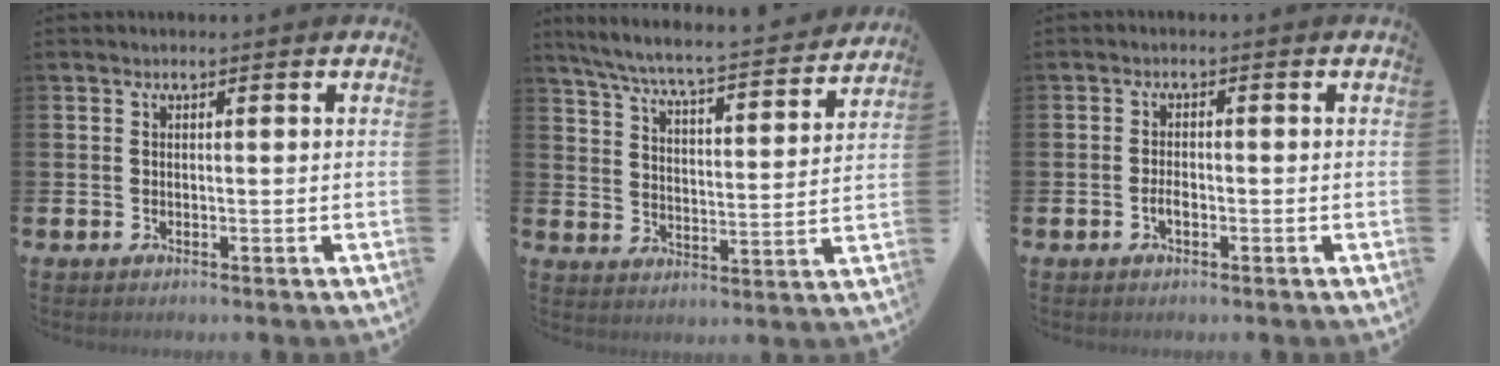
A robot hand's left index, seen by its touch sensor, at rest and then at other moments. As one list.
[{"total": 6.7, "force": [6.2, 0.3, 2.6], "torque": [-0.079, -0.049, 0.101]}, {"total": 1.7, "force": [-0.6, 0.8, 1.3], "torque": [-0.028, 0.003, -0.012]}]